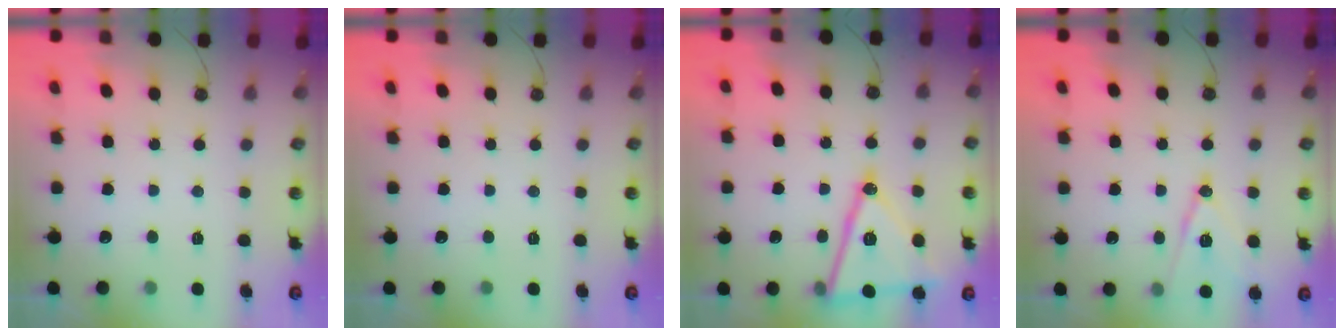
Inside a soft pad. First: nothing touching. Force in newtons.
{"total": 0.0}
{"total": 18.6, "press": 18.3, "slide": 3.3}
{"total": 11.9, "press": 11.5, "slide": 3.2}